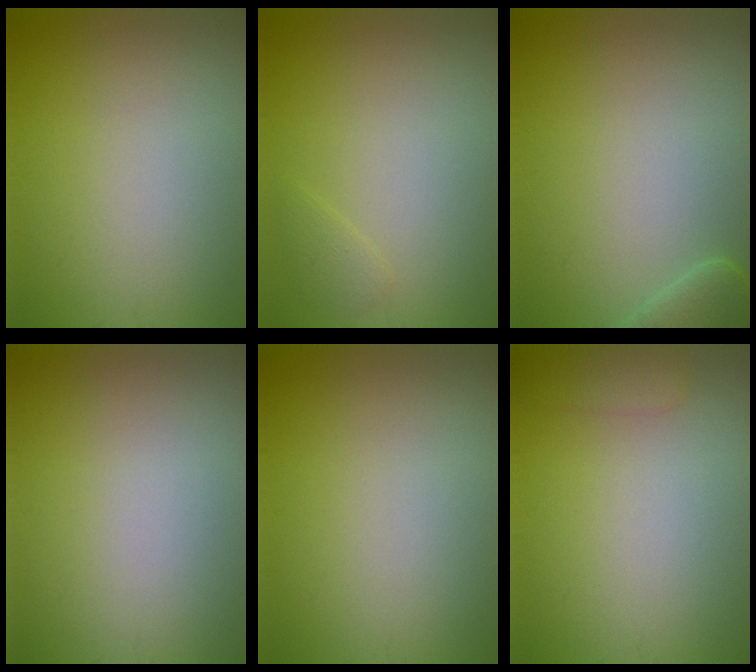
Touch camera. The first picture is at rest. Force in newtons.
{"total": 0.9, "press": 0.9, "slide": 0.1}
{"total": 2.3, "press": 2.3, "slide": 0.3}
{"total": 0.0}
{"total": 0.0}
{"total": 1.5, "press": 1.5, "slide": 0.1}